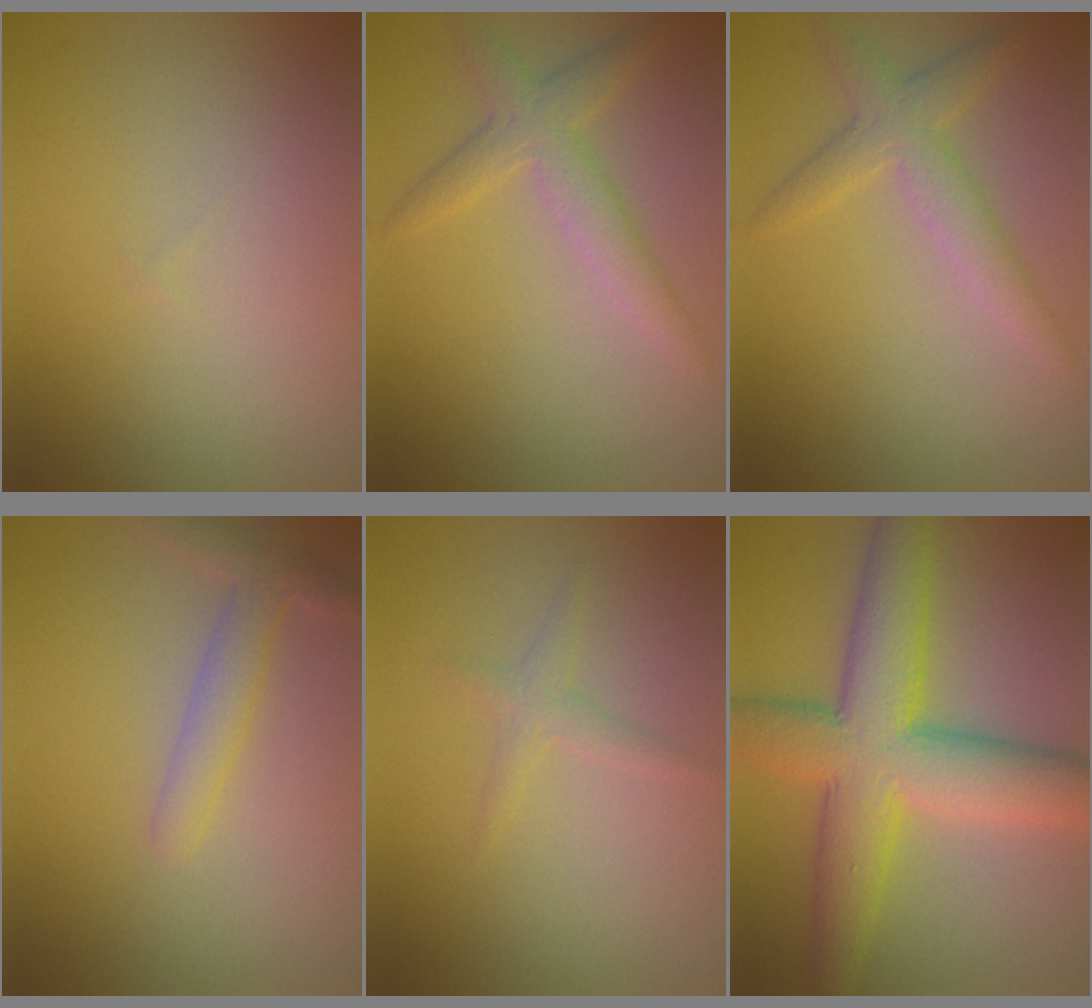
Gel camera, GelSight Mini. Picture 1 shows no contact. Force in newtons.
{"total": 3.0, "press": 3.0, "slide": 0.1}
{"total": 3.0, "press": 3.0, "slide": 0.1}
{"total": 2.6, "press": 2.5, "slide": 0.2}
{"total": 1.2, "press": 1.2, "slide": 0.1}
{"total": 9.8, "press": 9.8, "slide": 0.0}